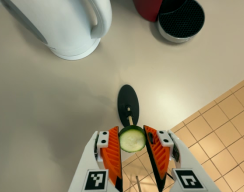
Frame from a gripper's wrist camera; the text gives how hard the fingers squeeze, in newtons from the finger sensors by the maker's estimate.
{"total": 9.4, "left": 9.3, "right": 9.5}